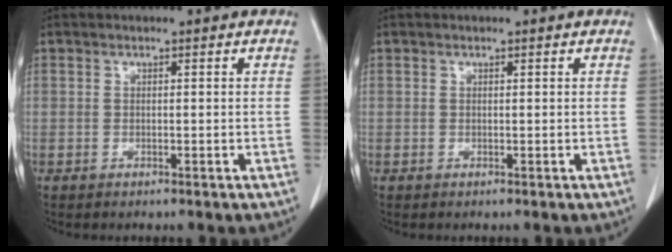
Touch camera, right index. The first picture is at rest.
{"total": 0.0}